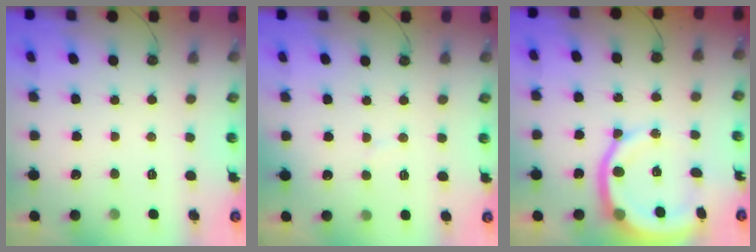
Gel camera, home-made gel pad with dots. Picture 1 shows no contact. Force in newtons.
{"total": 3.6, "press": 3.6, "slide": 0.4}
{"total": 13.2, "press": 13.0, "slide": 2.3}